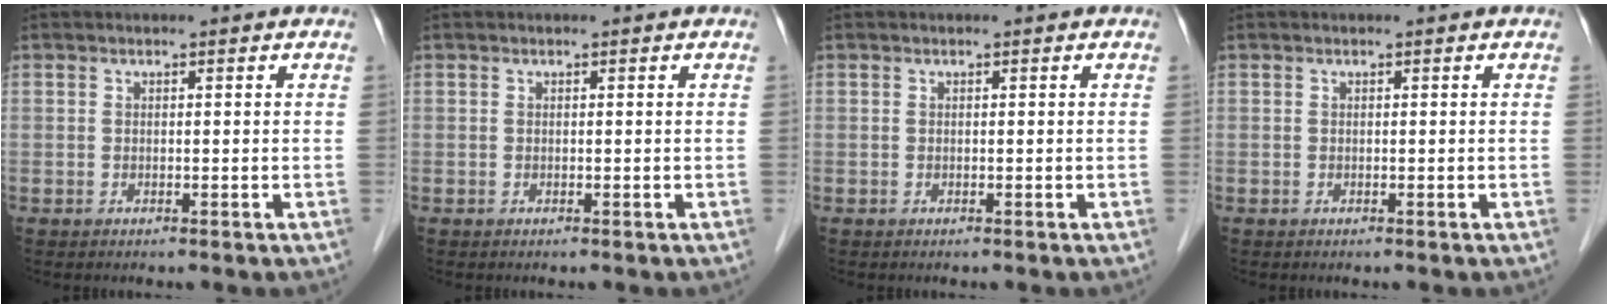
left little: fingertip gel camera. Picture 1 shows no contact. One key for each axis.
{"total": 0.0}
{"total": 0.0}
{"total": 0.0}